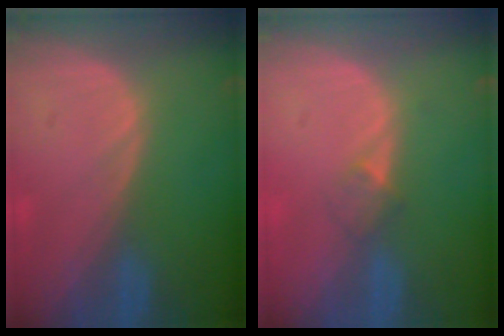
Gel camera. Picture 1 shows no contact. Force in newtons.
{"total": 2.1, "press": 1.8, "slide": 1.0}